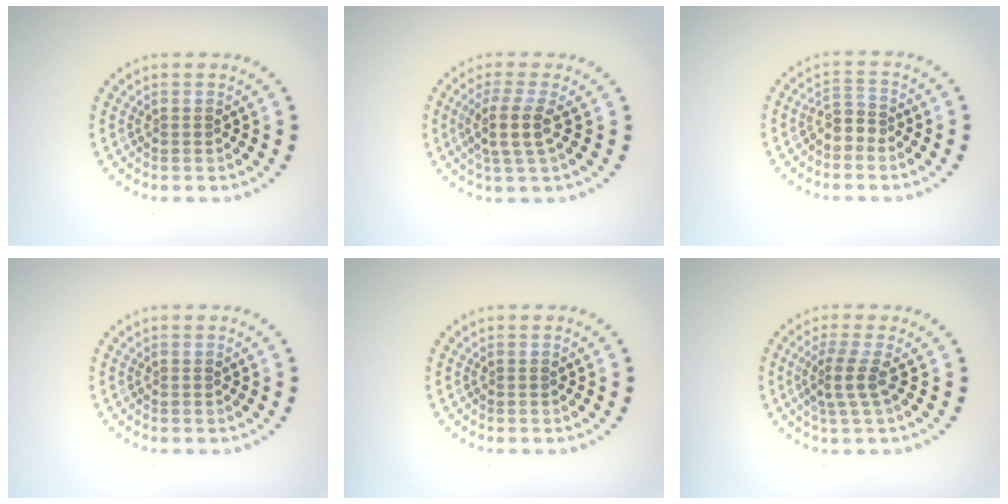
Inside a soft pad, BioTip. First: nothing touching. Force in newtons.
{"total": 2.9, "press": 2.3, "slide": 1.7}
{"total": 1.9, "press": 1.6, "slide": 1.1}
{"total": 0.0}
{"total": 0.0}
{"total": 2.5, "press": 1.8, "slide": 1.7}